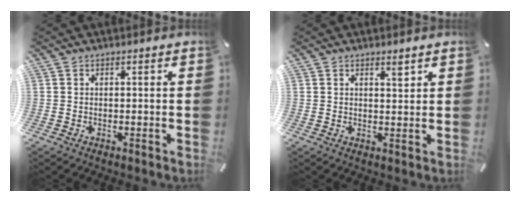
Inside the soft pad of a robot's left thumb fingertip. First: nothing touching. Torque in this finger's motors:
{"motor_torque": [0.28, -0.19, 0.01, -0.01, 0.01]}